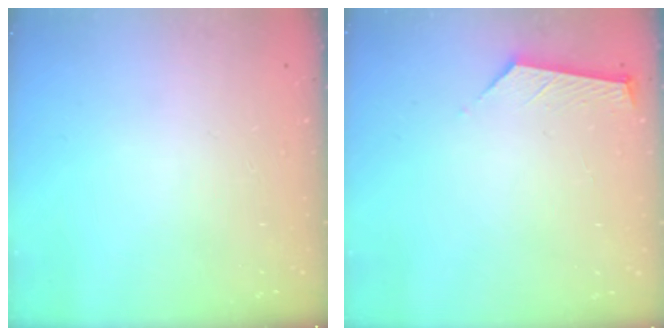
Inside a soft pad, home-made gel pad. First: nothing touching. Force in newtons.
{"total": 3.7, "press": 3.6, "slide": 0.5}